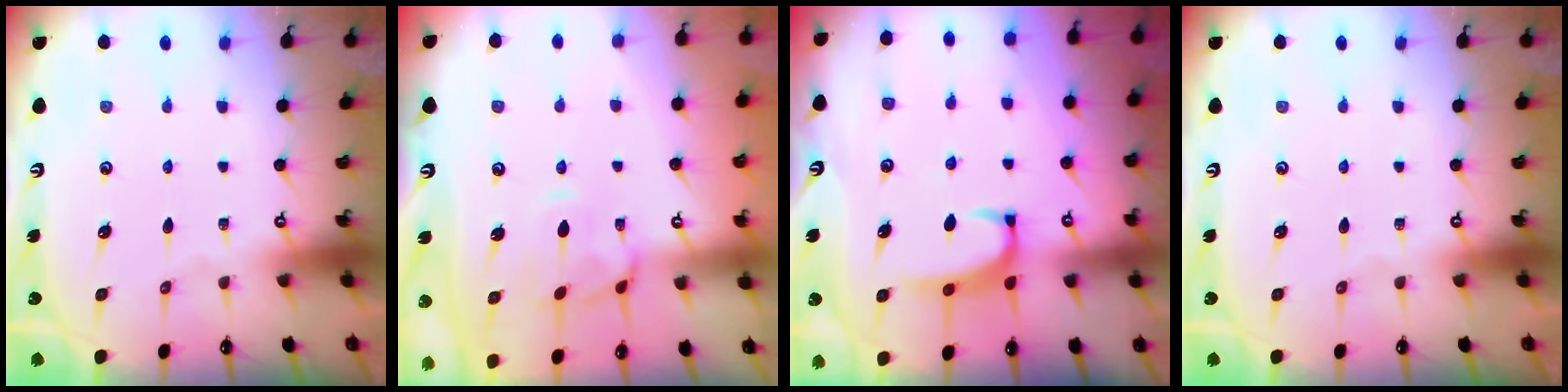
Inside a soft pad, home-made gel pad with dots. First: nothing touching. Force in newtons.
{"total": 1.3, "press": 0.8, "slide": 1.1}
{"total": 2.2, "press": 2.1, "slide": 0.7}
{"total": 0.0}